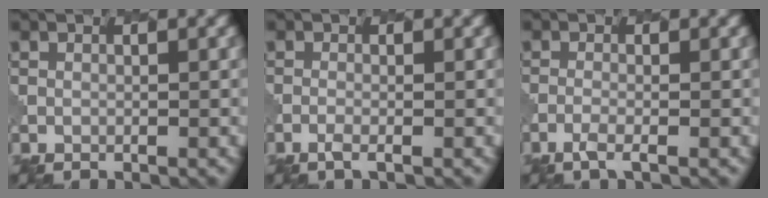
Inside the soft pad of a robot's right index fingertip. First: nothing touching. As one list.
[{"total": 1.2, "force": [-0.6, 0.3, 1.0], "torque": [-0.015, -0.001, -0.018]}, {"total": 1.8, "force": [-1.0, 0.4, 1.4], "torque": [-0.024, -0.003, -0.029]}]